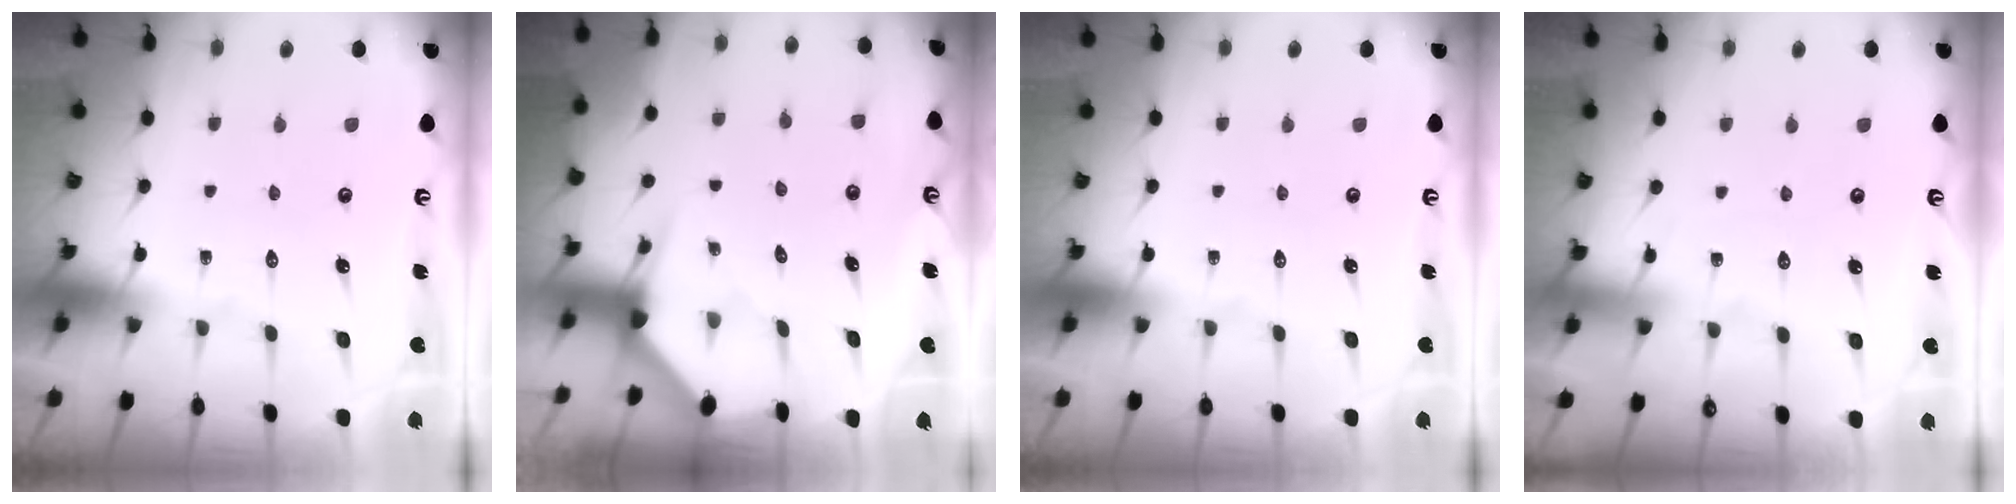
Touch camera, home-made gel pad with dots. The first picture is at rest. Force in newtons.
{"total": 2.9, "press": 2.9, "slide": 0.2}
{"total": 0.0}
{"total": 2.5, "press": 2.5, "slide": 0.3}